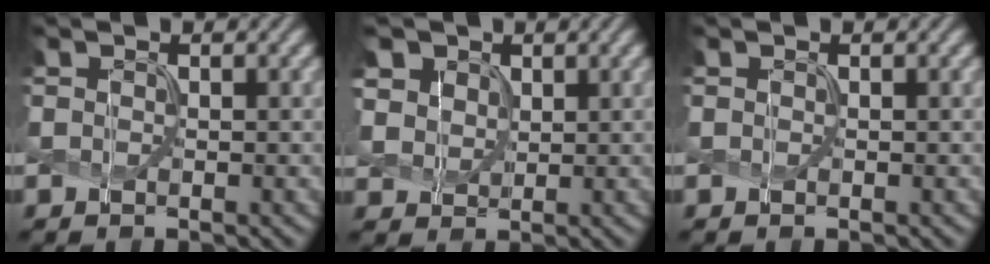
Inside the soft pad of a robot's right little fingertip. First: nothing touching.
{"total": 4.7, "force": [2.5, 3.4, 2.0], "torque": [-0.086, 0.006, 0.054]}
{"total": 0.0}